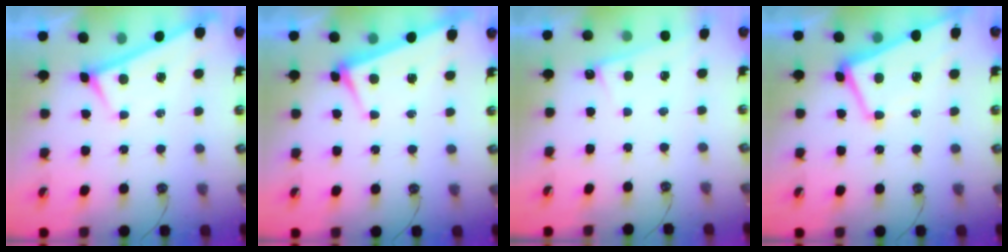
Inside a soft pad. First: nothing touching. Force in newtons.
{"total": 3.9, "press": 3.9, "slide": 0.6}
{"total": 2.5, "press": 2.5, "slide": 0.3}
{"total": 1.0, "press": 0.2, "slide": 1.0}